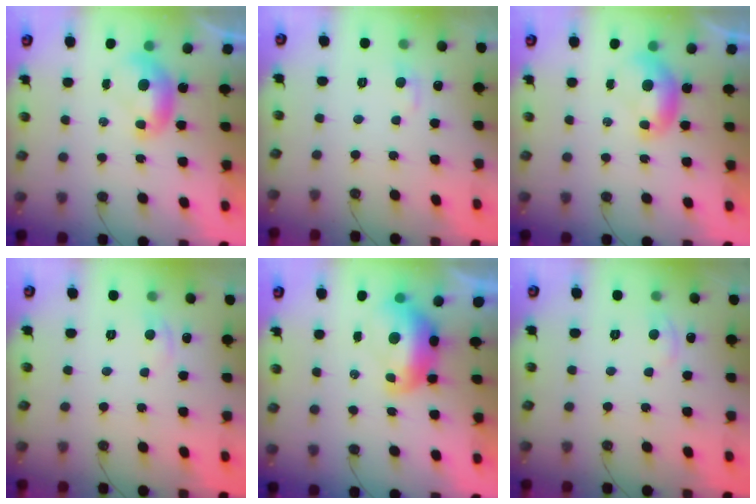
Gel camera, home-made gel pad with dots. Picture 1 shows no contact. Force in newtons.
{"total": 1.1, "press": 0.8, "slide": 0.8}
{"total": 0.0}
{"total": 1.0, "press": 0.7, "slide": 0.8}
{"total": 2.9, "press": 2.8, "slide": 0.7}
{"total": 1.1, "press": 0.8, "slide": 0.7}